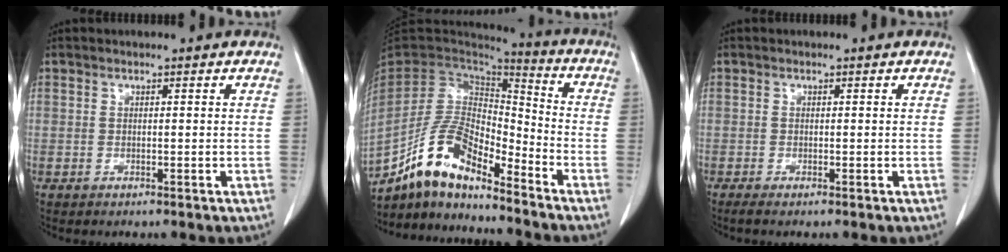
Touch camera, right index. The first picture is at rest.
{"total": 13.0, "force": [-10.3, 3.9, 6.8], "torque": [-0.130, 0.024, -0.191]}
{"total": 0.8, "force": [-0.6, -0.1, 0.5], "torque": [-0.011, -0.002, -0.013]}